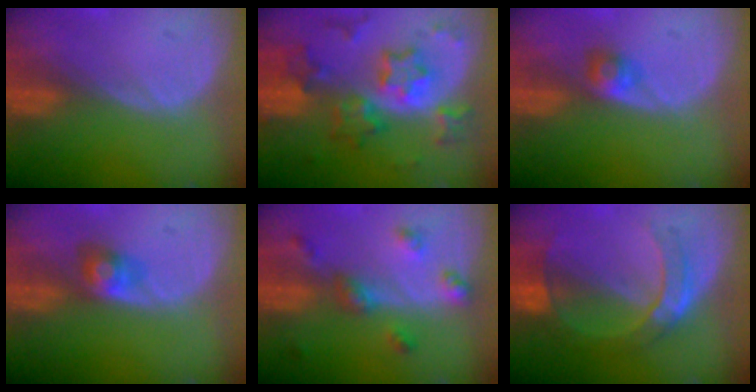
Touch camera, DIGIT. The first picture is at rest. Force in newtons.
{"total": 9.5, "press": 9.5, "slide": 0.8}
{"total": 2.5, "press": 2.3, "slide": 1.0}
{"total": 2.9, "press": 2.9, "slide": 0.0}
{"total": 5.0, "press": 4.9, "slide": 0.6}
{"total": 7.2, "press": 6.5, "slide": 3.1}